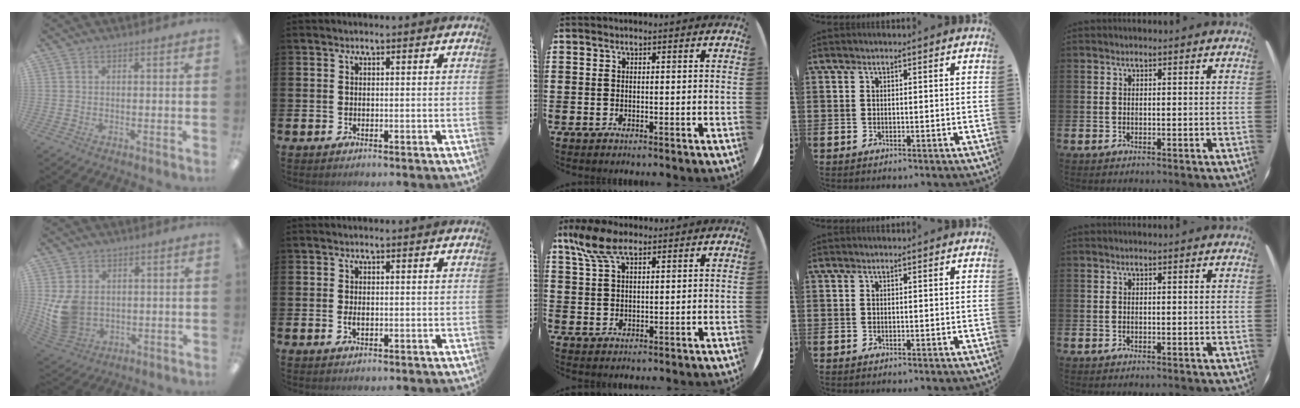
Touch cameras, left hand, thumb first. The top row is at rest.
{"thumb": {"total": 9.9, "force": [0.7, 8.0, 5.8], "torque": [-0.147, 0.004, 0.016]}, "index": {"total": 1.3, "force": [-0.1, 0.6, 1.1], "torque": [-0.025, 0.004, -0.002]}, "middle": {"total": 6.3, "force": [4.0, 2.6, 4.0], "torque": [-0.089, 0.004, 0.074]}}